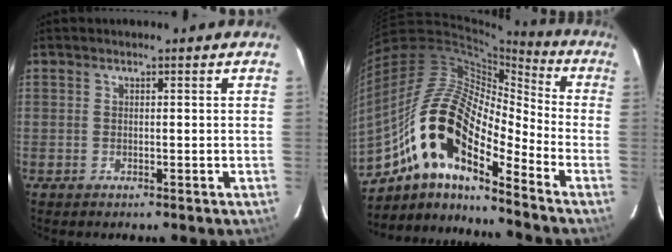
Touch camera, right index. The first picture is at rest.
{"total": 16.9, "force": [-9.8, 4.7, 12.9], "torque": [-0.254, 0.033, -0.170]}